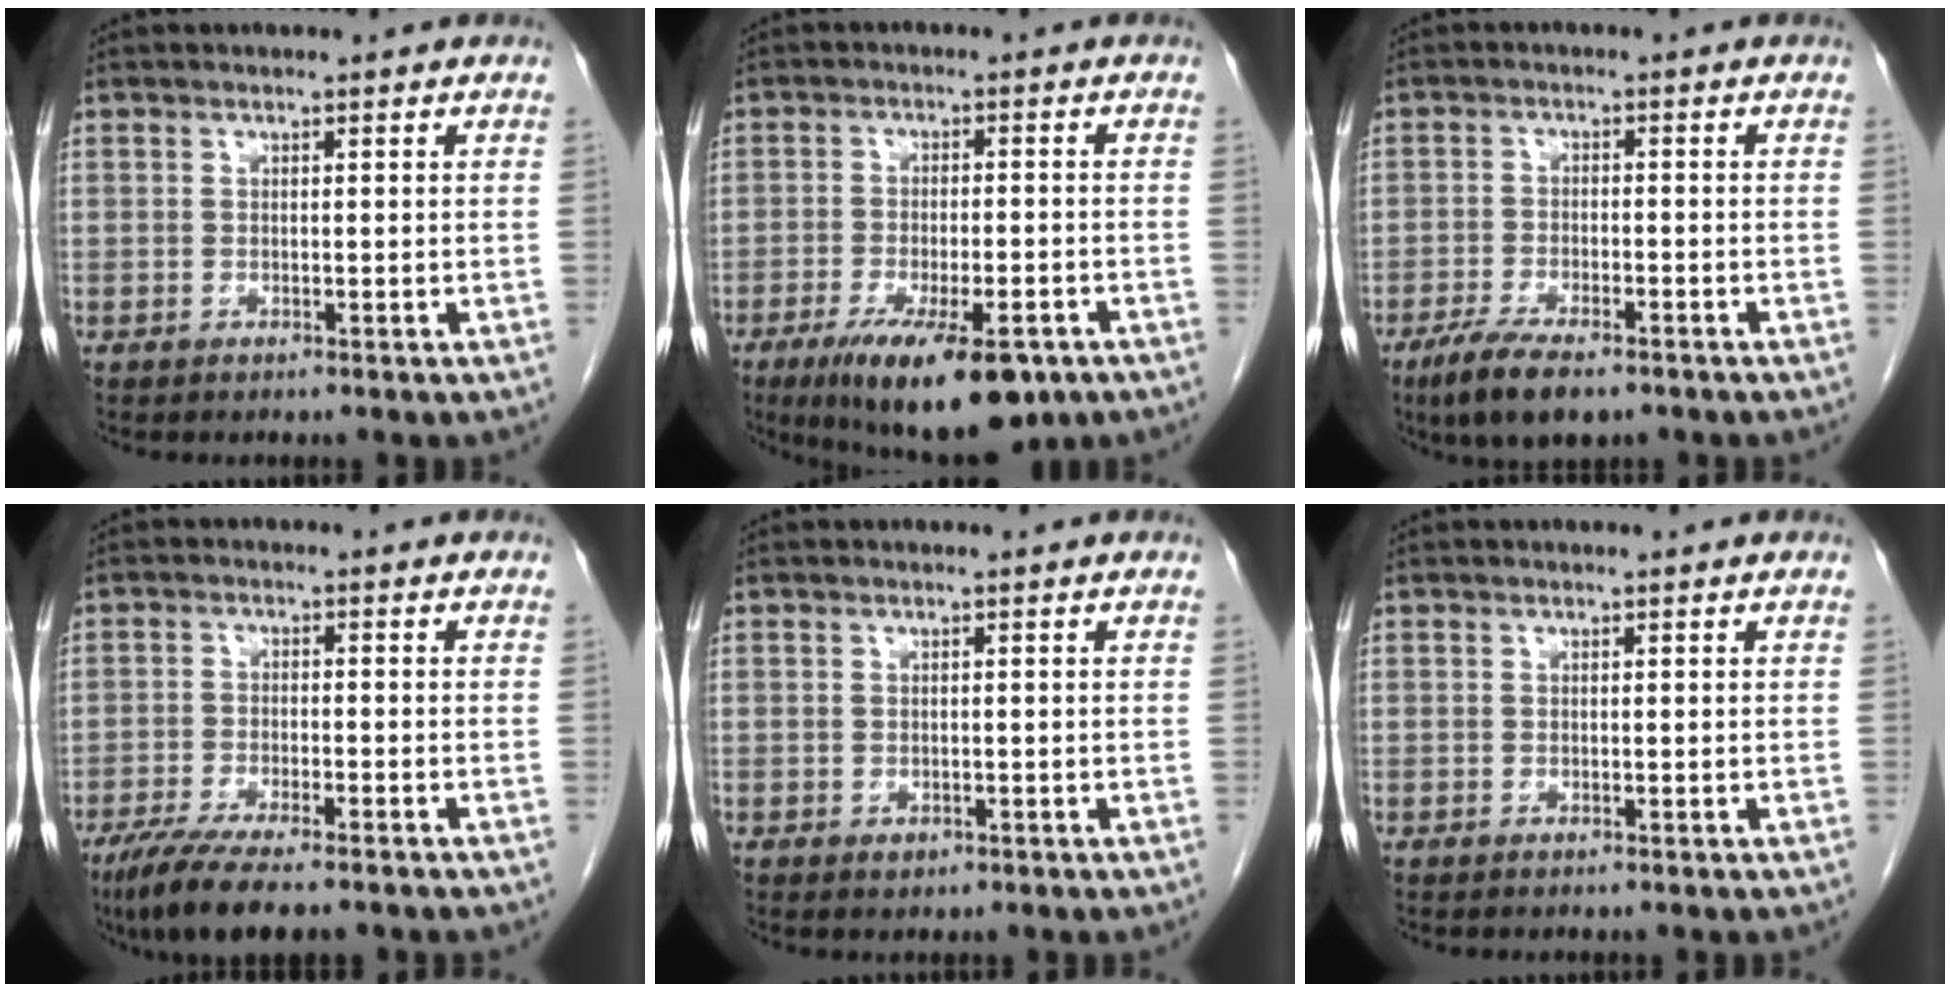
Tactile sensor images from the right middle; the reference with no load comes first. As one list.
[{"total": 14.0, "force": [-8.7, 4.0, 10.1], "torque": [-0.148, -0.020, -0.131]}, {"total": 8.0, "force": [-5.6, 2.3, 5.2], "torque": [-0.091, -0.014, -0.093]}, {"total": 9.7, "force": [-7.4, 1.7, 6.0], "torque": [-0.098, -0.020, -0.118]}, {"total": 0.9, "force": [-0.4, 0.7, 0.4], "torque": [-0.007, 0.001, -0.002]}, {"total": 0.0}]